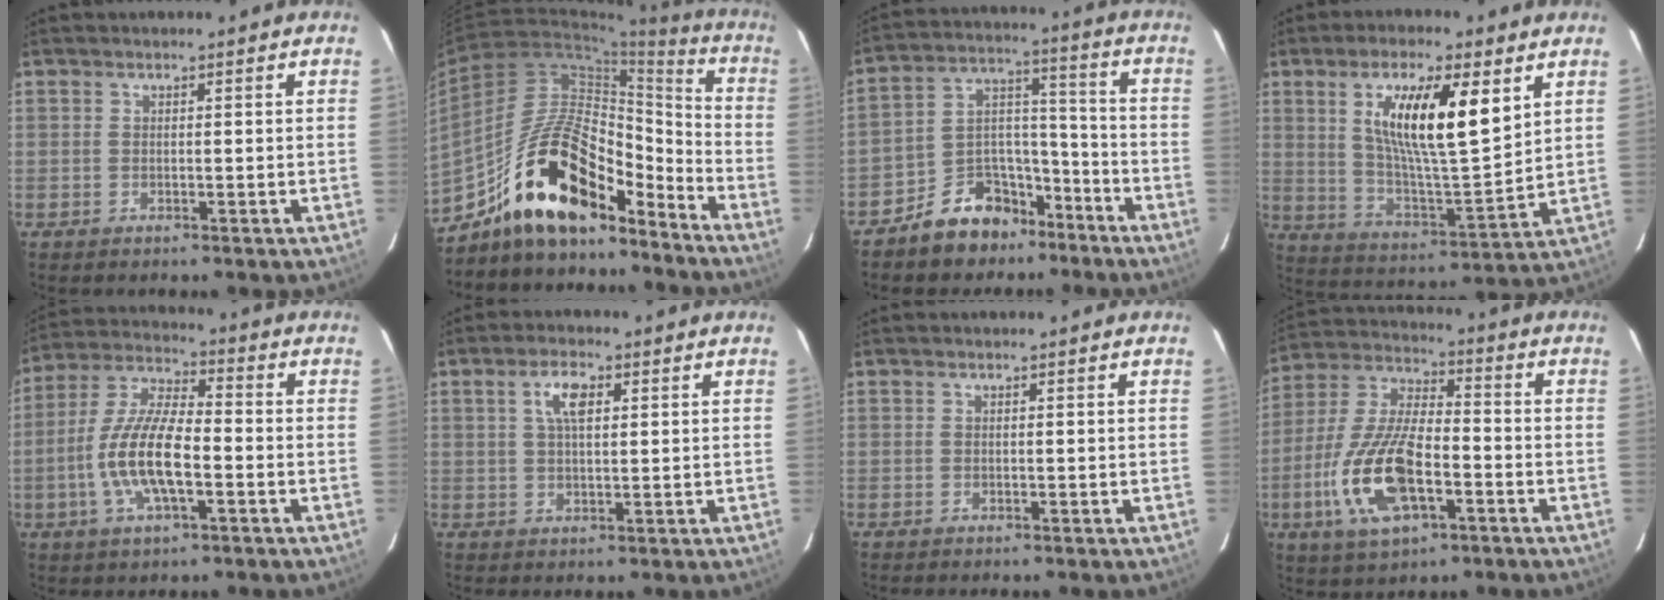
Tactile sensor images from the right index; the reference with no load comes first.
{"total": 18.8, "force": [-14.0, 7.1, 10.5], "torque": [-0.190, 0.026, -0.242]}
{"total": 11.5, "force": [-8.3, 7.2, 3.4], "torque": [-0.061, 0.063, -0.127]}
{"total": 16.4, "force": [6.6, 4.0, 14.5], "torque": [-0.249, -0.001, 0.118]}
{"total": 13.3, "force": [-3.6, 4.3, 12.0], "torque": [-0.249, 0.002, -0.070]}
{"total": 4.9, "force": [1.7, 2.0, 4.1], "torque": [-0.074, 0.010, 0.032]}
{"total": 0.0}
{"total": 17.1, "force": [-5.8, 7.0, 14.4], "torque": [-0.314, -0.008, -0.107]}